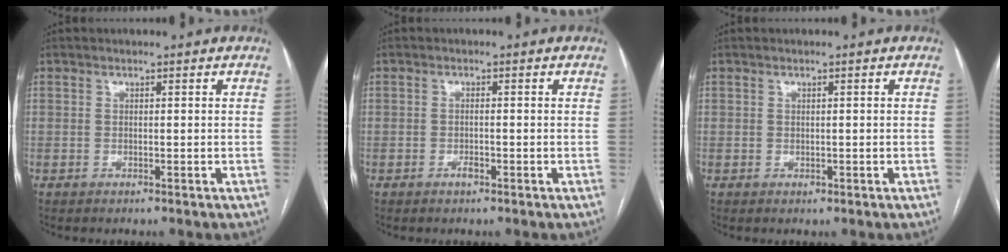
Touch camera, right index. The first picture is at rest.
{"total": 1.3, "force": [-0.7, 0.4, 0.9], "torque": [-0.019, 0.000, -0.011]}
{"total": 0.5, "force": [-0.1, 0.5, 0.2], "torque": [-0.003, -0.001, 0.000]}